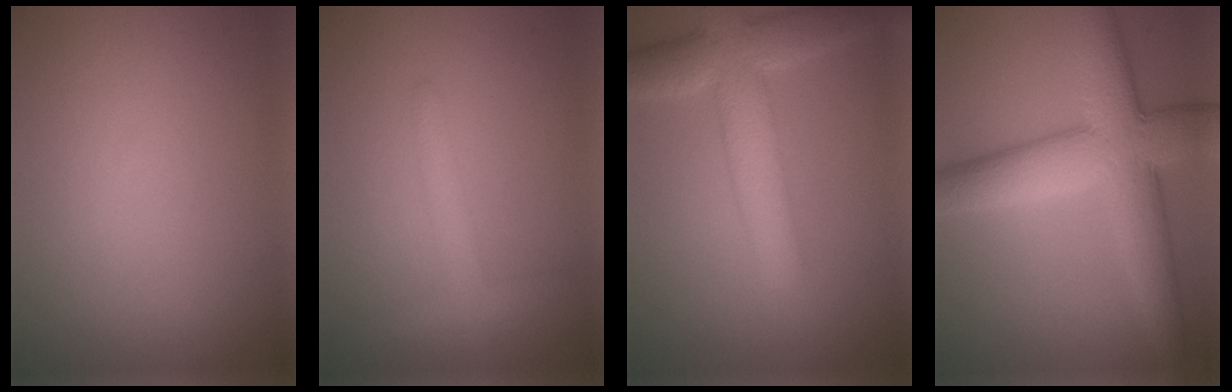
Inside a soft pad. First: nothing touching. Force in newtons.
{"total": 2.6, "press": 2.6, "slide": 0.1}
{"total": 6.8, "press": 6.8, "slide": 0.3}
{"total": 9.6, "press": 9.6, "slide": 0.2}